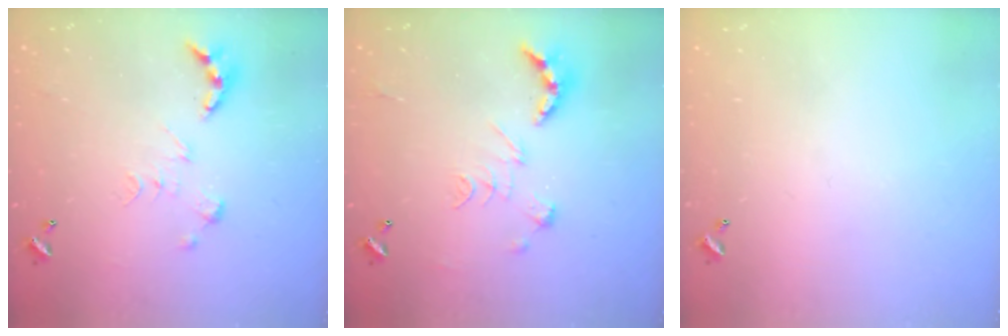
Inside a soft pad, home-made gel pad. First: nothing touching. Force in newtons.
{"total": 2.5, "press": 2.0, "slide": 1.5}
{"total": 0.0}